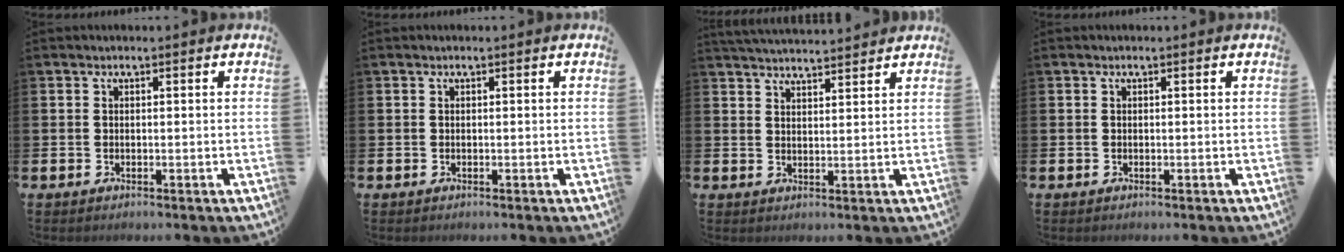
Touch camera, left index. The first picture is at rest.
{"total": 0.0}
{"total": 4.0, "force": [4.0, 0.0, 0.2], "torque": [-0.013, -0.020, 0.073]}
{"total": 0.0}